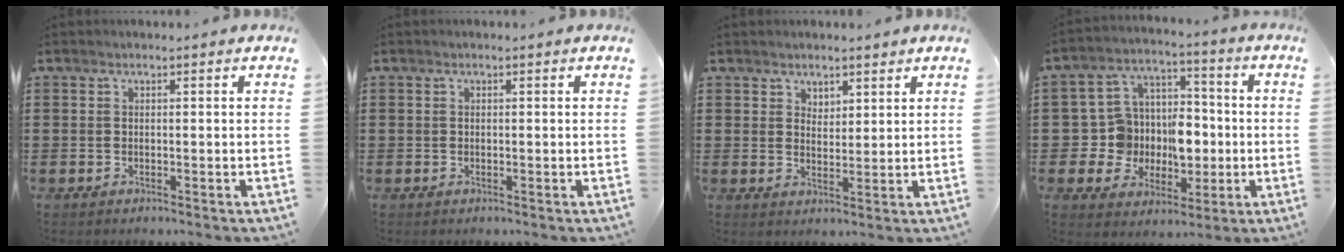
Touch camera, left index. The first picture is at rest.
{"total": 0.0}
{"total": 2.7, "force": [2.4, 1.3, 0.1], "torque": [-0.001, -0.001, 0.043]}
{"total": 9.0, "force": [0.3, 8.6, 2.5], "torque": [-0.091, -0.014, 0.014]}